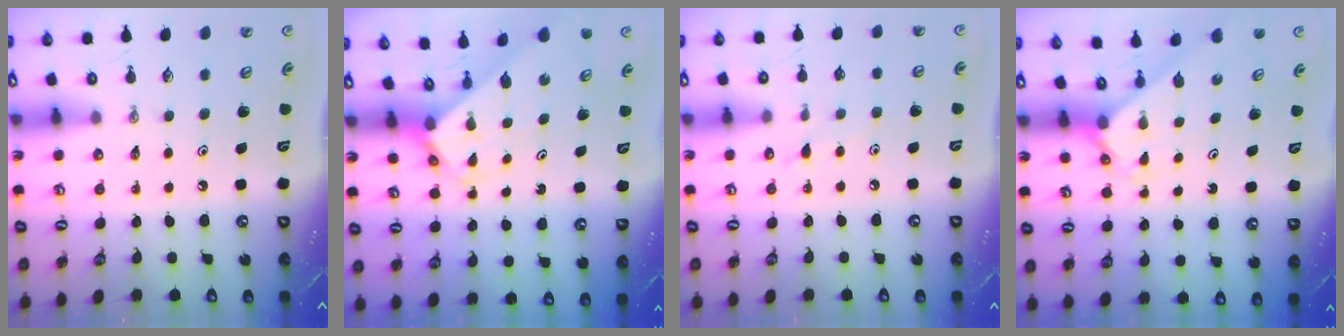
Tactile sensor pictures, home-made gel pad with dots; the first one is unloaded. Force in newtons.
{"total": 2.7, "press": 2.7, "slide": 0.2}
{"total": 5.0, "press": 5.0, "slide": 0.5}
{"total": 1.9, "press": 1.9, "slide": 0.2}